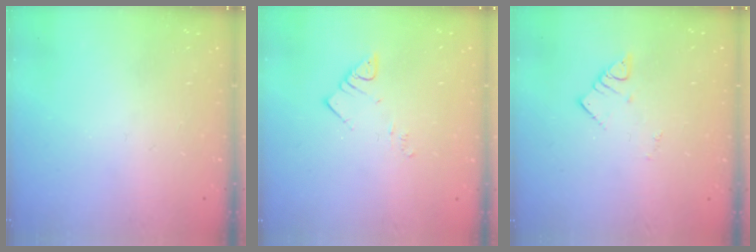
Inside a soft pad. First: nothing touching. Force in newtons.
{"total": 3.8, "press": 3.7, "slide": 0.5}
{"total": 2.6, "press": 2.6, "slide": 0.1}